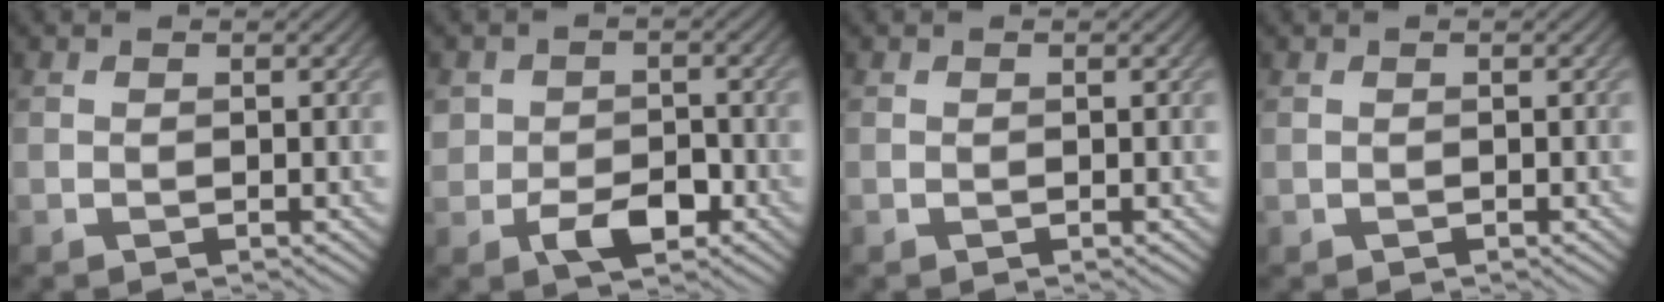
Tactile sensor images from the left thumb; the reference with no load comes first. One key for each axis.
{"total": 5.0, "fx": -2.1, "fy": 3.5, "fz": 3.0, "tx": -0.049, "ty": -0.009, "tz": -0.041}
{"total": 0.0}
{"total": 0.0}